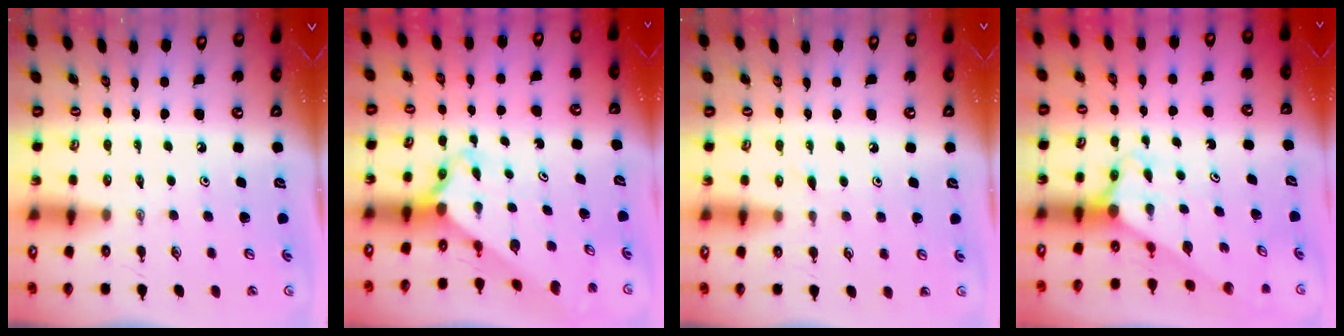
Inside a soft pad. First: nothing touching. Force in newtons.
{"total": 2.4, "press": 2.4, "slide": 0.2}
{"total": 4.7, "press": 4.6, "slide": 0.5}
{"total": 2.5, "press": 2.5, "slide": 0.3}